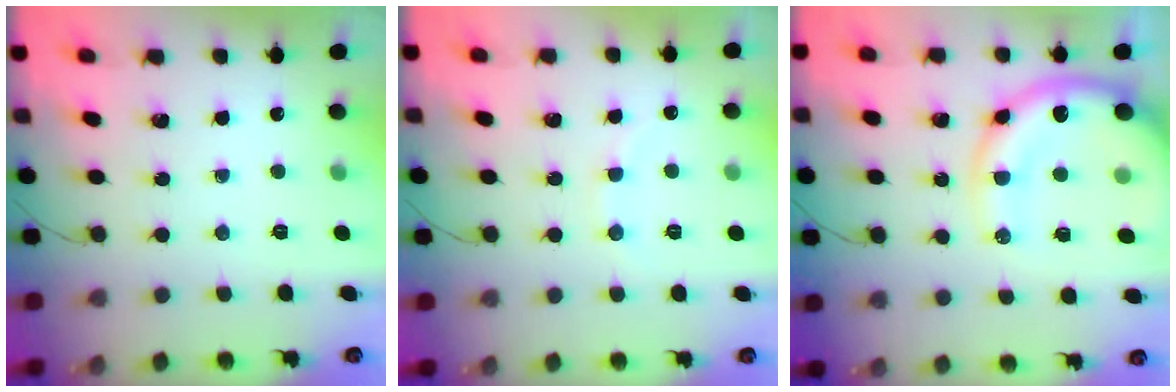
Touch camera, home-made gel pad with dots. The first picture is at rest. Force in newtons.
{"total": 4.7, "press": 4.4, "slide": 1.6}
{"total": 17.2, "press": 16.8, "slide": 3.6}